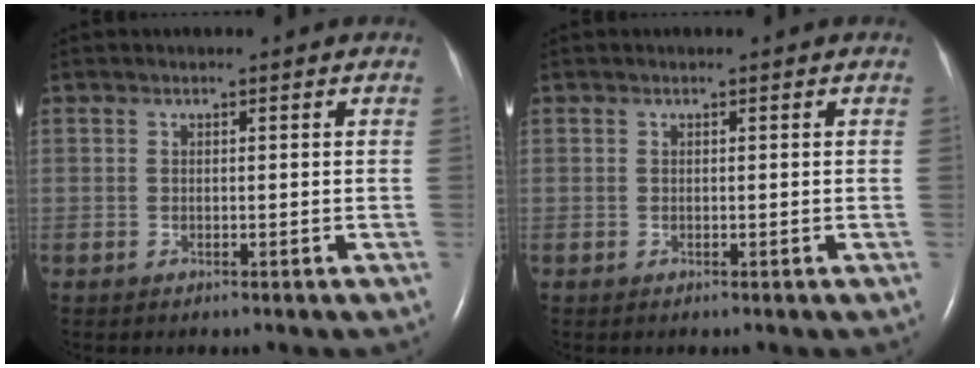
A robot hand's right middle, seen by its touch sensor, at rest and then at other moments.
{"total": 0.0}